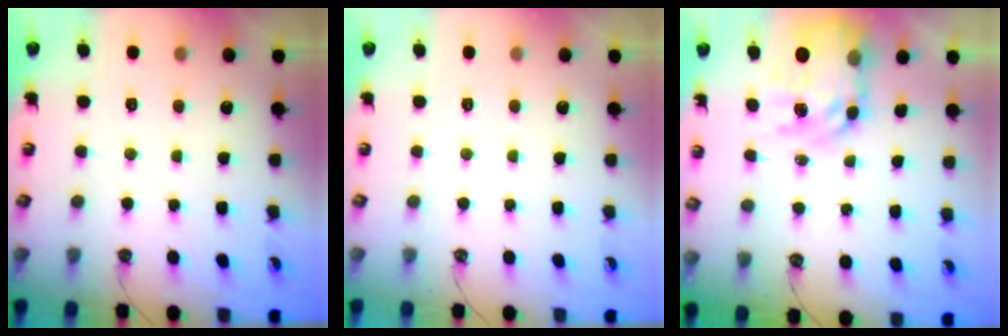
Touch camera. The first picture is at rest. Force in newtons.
{"total": 0.0}
{"total": 13.0, "press": 13.0, "slide": 1.1}